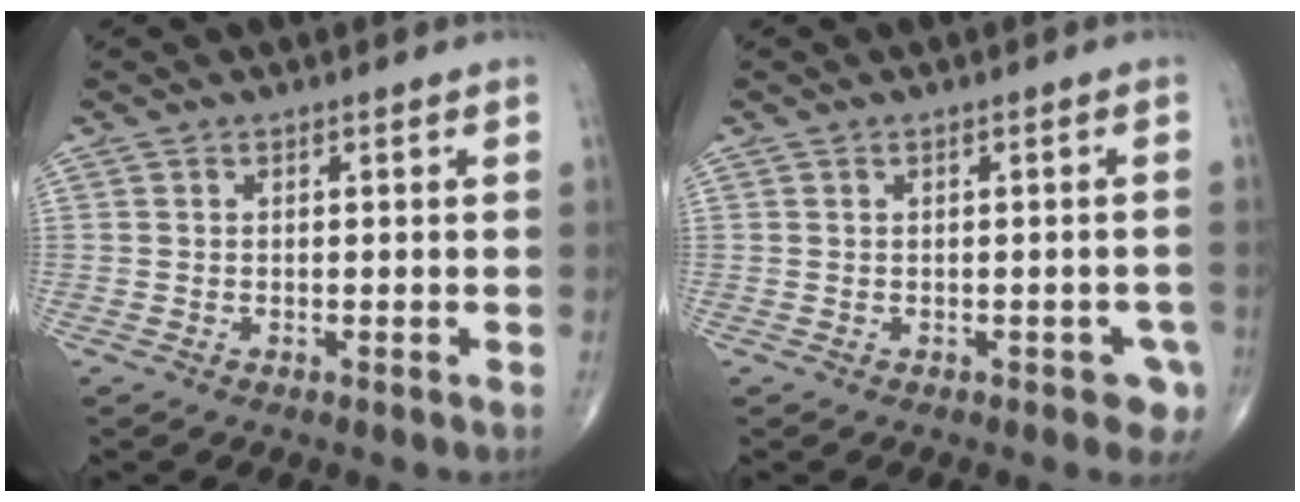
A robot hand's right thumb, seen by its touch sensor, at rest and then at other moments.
{"total": 3.4, "force": [-1.3, 1.9, 2.5], "torque": [-0.011, 0.006, -0.012]}